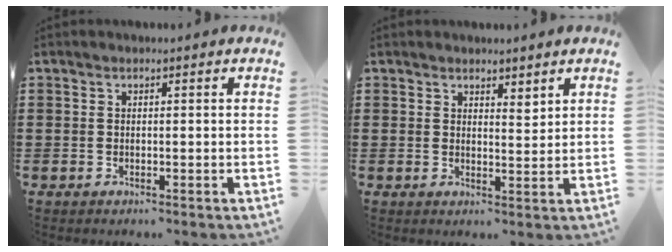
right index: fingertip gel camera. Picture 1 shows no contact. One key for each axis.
{"total": 2.2, "fx": 2.1, "fy": 0.7, "fz": 0.4, "tx": -0.013, "ty": 0.006, "tz": 0.040}